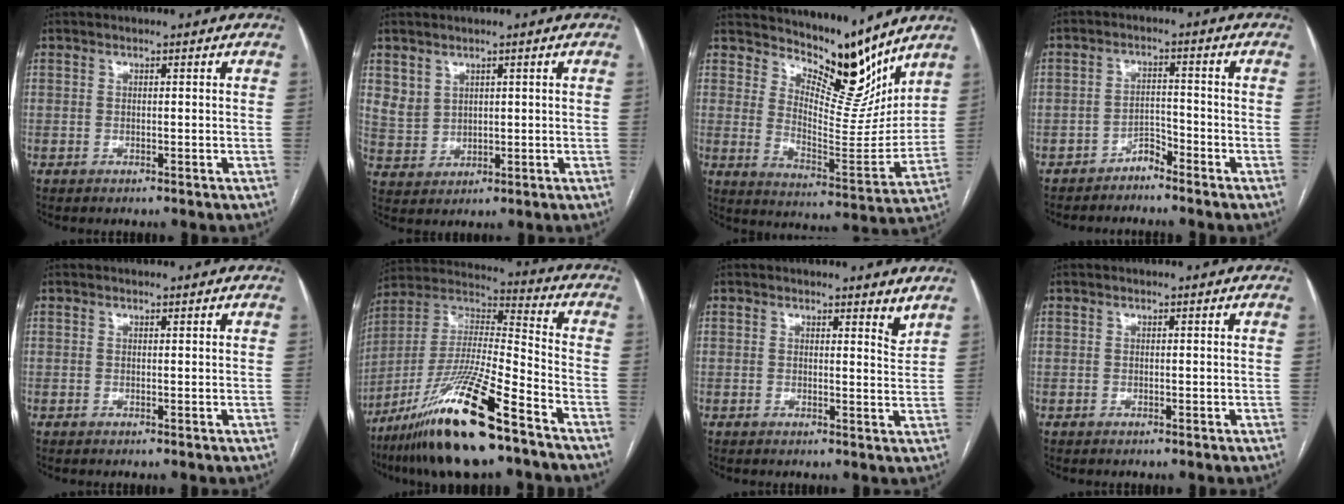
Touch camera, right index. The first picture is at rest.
{"total": 4.2, "force": [2.4, 3.3, 0.9], "torque": [-0.022, 0.003, 0.059]}
{"total": 12.0, "force": [10.9, 2.9, 4.1], "torque": [-0.065, -0.042, 0.177]}
{"total": 2.5, "force": [-2.3, 1.0, 0.4], "torque": [0.002, 0.002, -0.040]}
{"total": 0.0}
{"total": 20.1, "force": [-12.9, 1.6, 15.3], "torque": [-0.318, -0.029, -0.236]}
{"total": 3.2, "force": [2.9, 0.6, 1.3], "torque": [-0.017, -0.023, 0.028]}
{"total": 0.0}